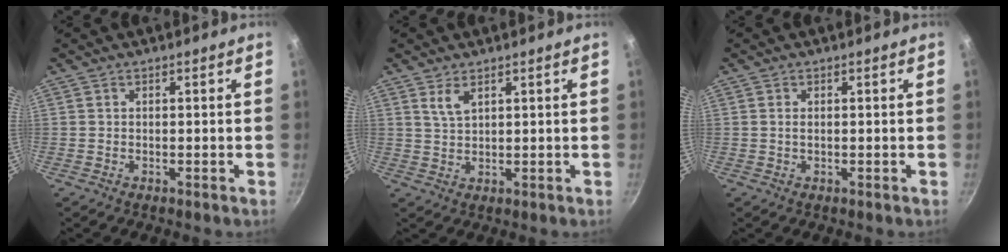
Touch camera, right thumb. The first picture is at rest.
{"total": 3.2, "force": [1.9, 1.4, 2.2], "torque": [-0.041, -0.013, 0.040]}
{"total": 0.9, "force": [0.2, 0.5, 0.8], "torque": [-0.015, 0.001, 0.001]}